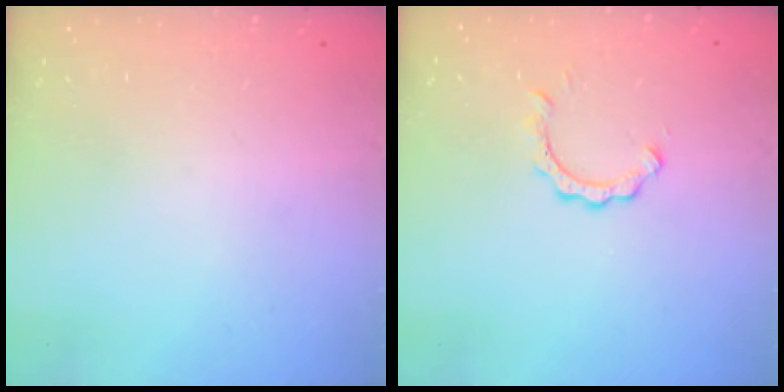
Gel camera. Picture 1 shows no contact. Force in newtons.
{"total": 2.3, "press": 2.3, "slide": 0.2}